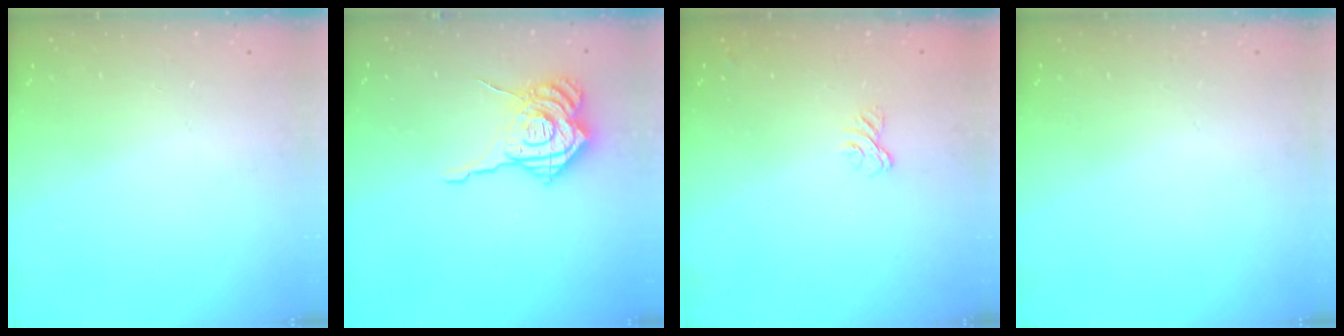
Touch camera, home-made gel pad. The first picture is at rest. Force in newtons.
{"total": 15.9, "press": 15.9, "slide": 1.4}
{"total": 2.3, "press": 1.9, "slide": 1.3}
{"total": 0.0}